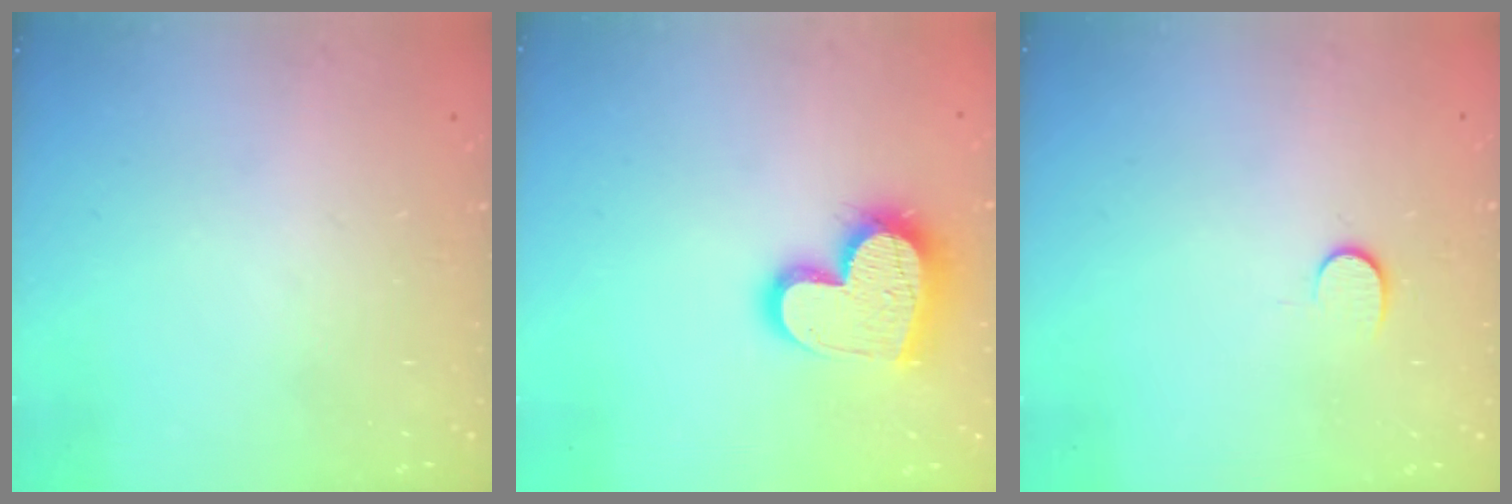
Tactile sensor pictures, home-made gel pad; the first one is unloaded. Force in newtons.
{"total": 16.4, "press": 16.3, "slide": 1.2}
{"total": 5.7, "press": 5.6, "slide": 0.7}